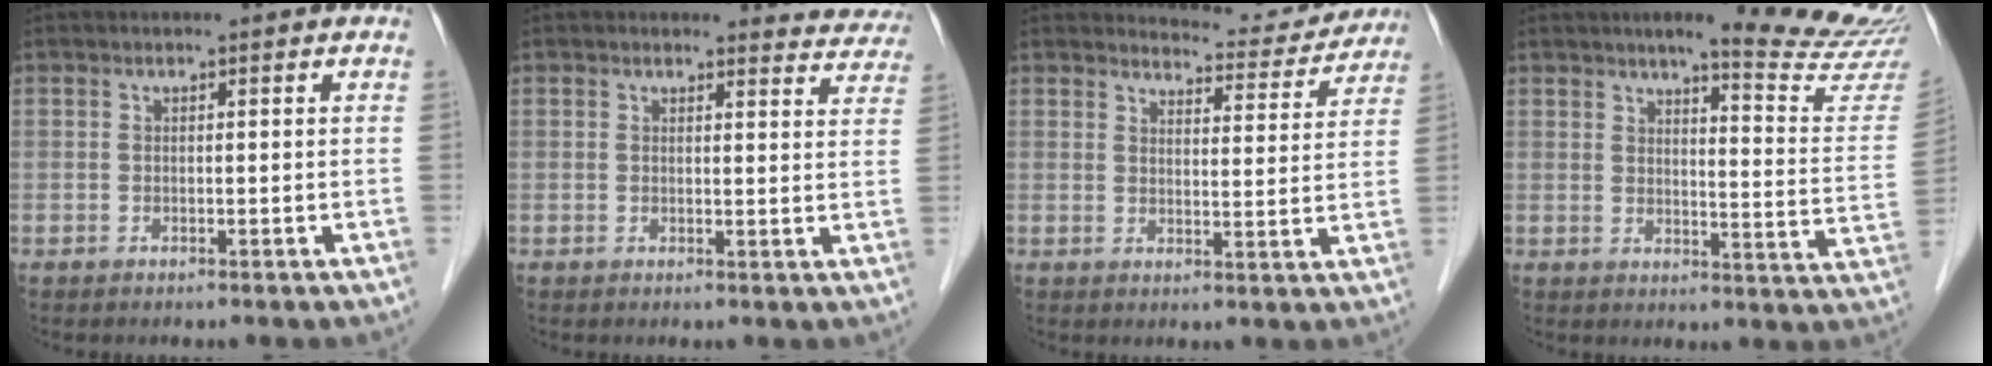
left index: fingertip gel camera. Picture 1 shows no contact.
{"total": 5.8, "force": [5.6, 1.4, -0.3], "torque": [0.024, -0.025, 0.033]}
{"total": 8.5, "force": [8.4, 1.3, -0.2], "torque": [0.008, -0.013, 0.097]}
{"total": 16.3, "force": [14.7, 0.3, 6.9], "torque": [-0.084, -0.081, 0.162]}